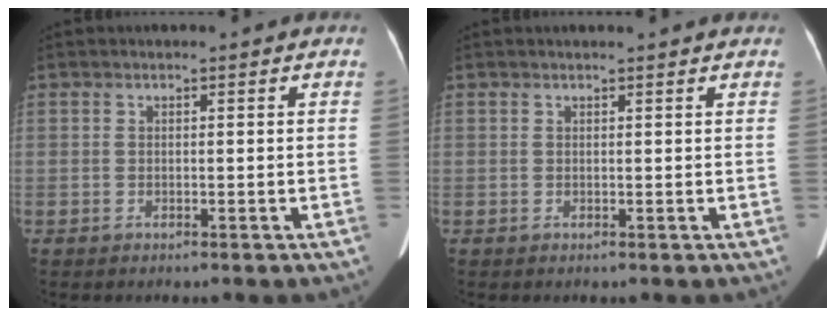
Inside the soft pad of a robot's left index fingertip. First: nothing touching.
{"total": 3.0, "force": [2.8, 0.1, 1.1], "torque": [-0.014, 0.013, 0.031]}